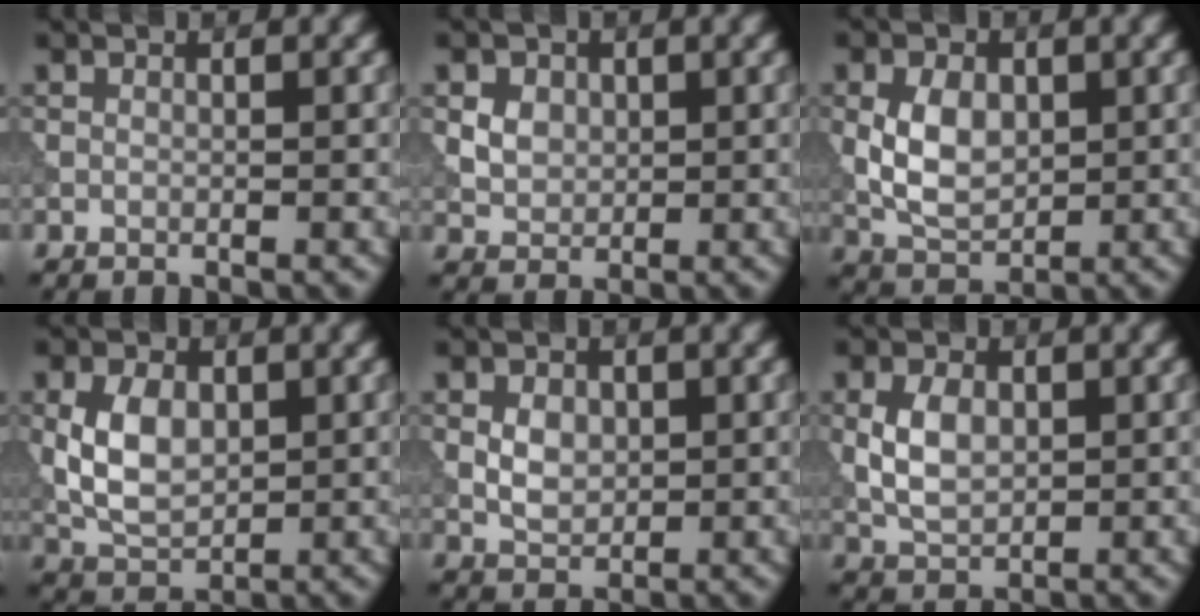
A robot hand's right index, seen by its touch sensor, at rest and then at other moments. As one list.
[{"total": 3.7, "force": [1.3, 2.9, 2.0], "torque": [-0.041, 0.008, 0.021]}, {"total": 4.6, "force": [0.3, 3.0, 3.5], "torque": [-0.074, 0.000, 0.007]}, {"total": 5.1, "force": [0.4, 3.3, 3.8], "torque": [-0.082, 0.001, 0.010]}, {"total": 2.6, "force": [0.3, 1.9, 1.7], "torque": [-0.031, -0.001, 0.006]}, {"total": 3.8, "force": [0.3, 2.5, 2.9], "torque": [-0.063, 0.002, 0.006]}]